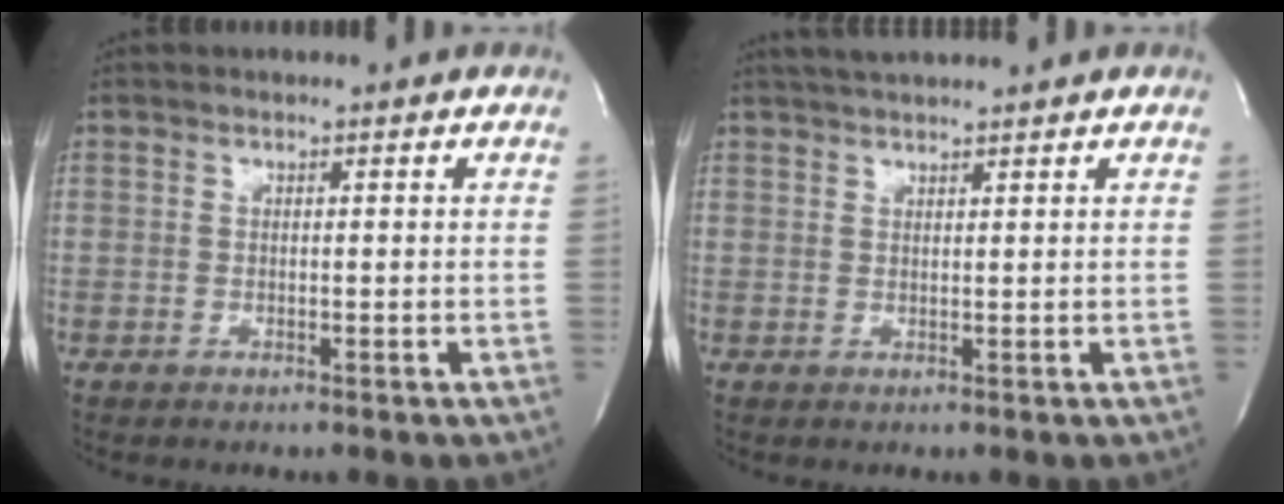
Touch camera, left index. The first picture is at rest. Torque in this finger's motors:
{"motor_torque": [0.04, -0.08, 0.58, 0.13]}